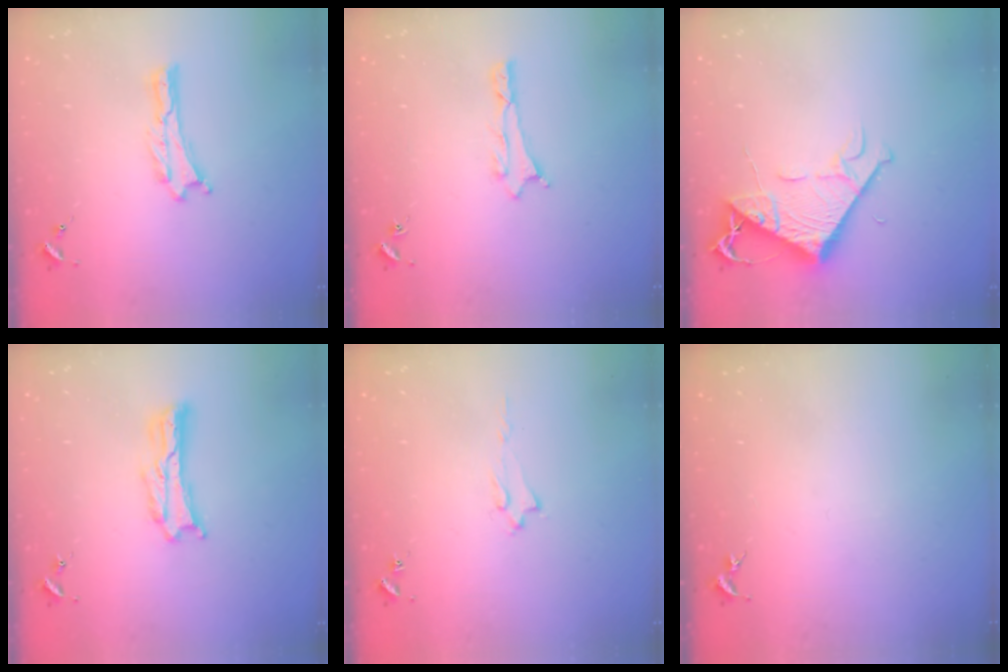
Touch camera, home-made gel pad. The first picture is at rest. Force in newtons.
{"total": 0.8, "press": 0.8, "slide": 0.2}
{"total": 8.0, "press": 7.9, "slide": 0.8}
{"total": 1.6, "press": 1.6, "slide": 0.3}
{"total": 1.7, "press": 1.6, "slide": 0.2}
{"total": 0.0}